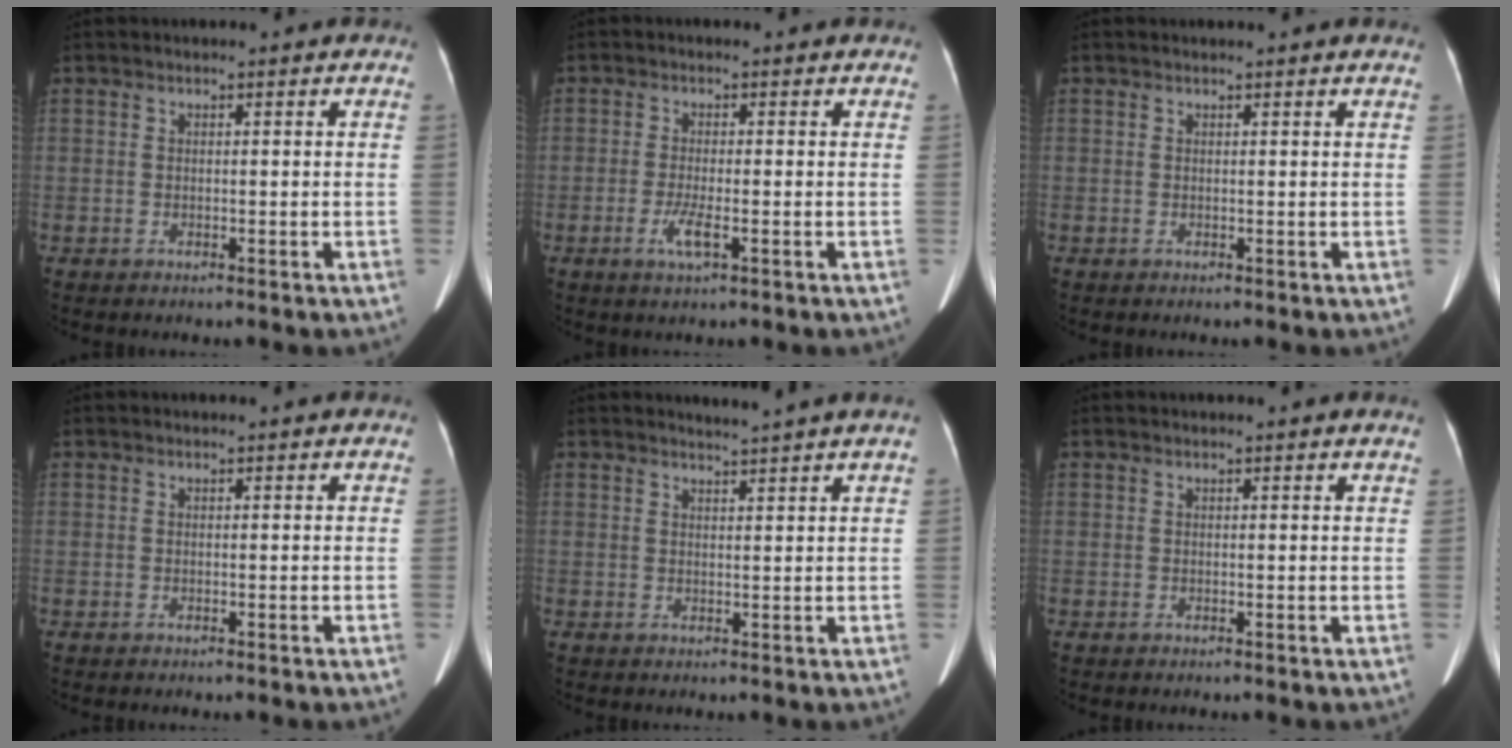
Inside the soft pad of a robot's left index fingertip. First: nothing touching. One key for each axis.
{"total": 2.9, "fx": -1.2, "fy": 0.3, "fz": 2.6, "tx": -0.058, "ty": -0.007, "tz": -0.024}
{"total": 1.3, "fx": 1.3, "fy": -0.1, "fz": 0.3, "tx": -0.012, "ty": 0.006, "tz": 0.012}
{"total": 0.8, "fx": 0.7, "fy": 0.0, "fz": 0.2, "tx": -0.006, "ty": 0.005, "tz": 0.011}
{"total": 2.7, "fx": 2.4, "fy": -1.2, "fz": 0.5, "tx": -0.013, "ty": -0.010, "tz": 0.038}
{"total": 1.8, "fx": 1.7, "fy": -0.3, "fz": 0.6, "tx": -0.021, "ty": 0.002, "tz": 0.017}